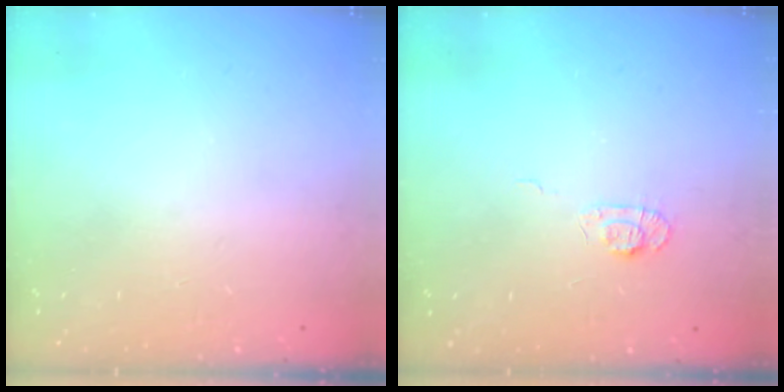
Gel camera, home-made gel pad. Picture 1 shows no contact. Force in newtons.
{"total": 5.6, "press": 5.6, "slide": 0.7}